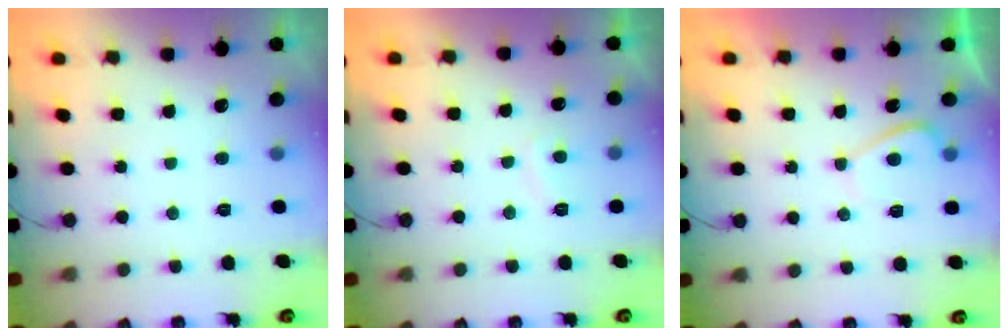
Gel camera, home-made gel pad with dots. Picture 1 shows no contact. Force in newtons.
{"total": 2.1, "press": 2.0, "slide": 0.7}
{"total": 2.1, "press": 2.0, "slide": 0.7}